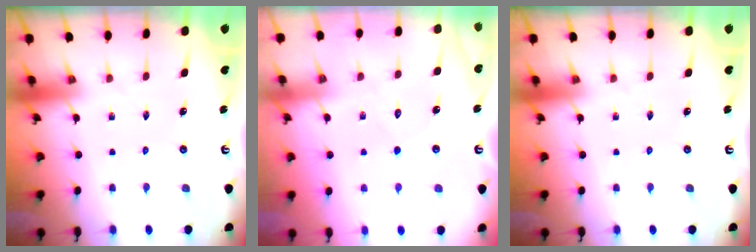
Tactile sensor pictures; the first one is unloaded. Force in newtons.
{"total": 5.9, "press": 5.8, "slide": 0.5}
{"total": 0.0}